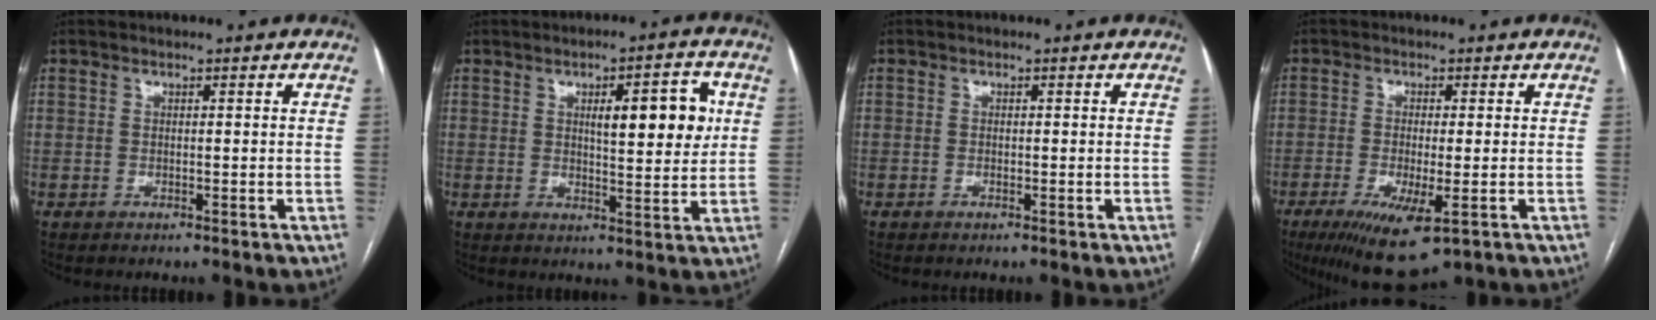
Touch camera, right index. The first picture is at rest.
{"total": 8.8, "force": [2.3, 2.2, 8.2], "torque": [-0.114, 0.009, 0.034]}
{"total": 0.0}
{"total": 9.5, "force": [-4.4, 2.1, 8.1], "torque": [-0.140, -0.026, -0.065]}